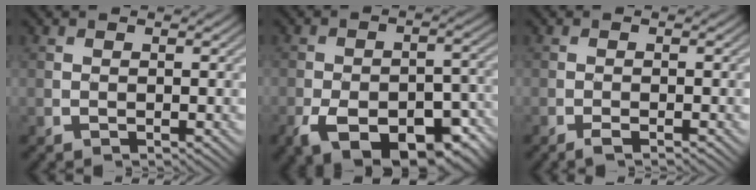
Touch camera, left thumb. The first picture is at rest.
{"total": 13.1, "force": [-7.1, 6.6, 8.8], "torque": [-0.145, -0.022, -0.106]}
{"total": 1.2, "force": [-0.8, 0.1, 0.9], "torque": [-0.015, 0.002, -0.020]}